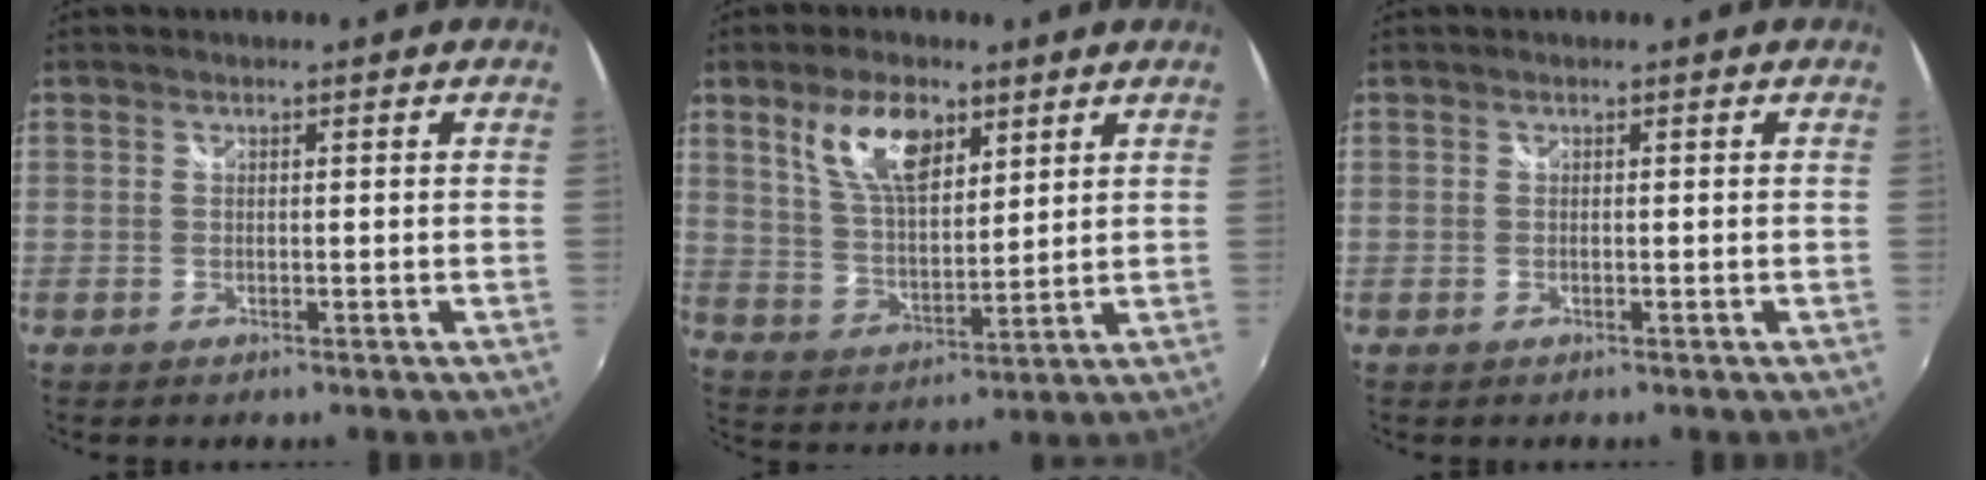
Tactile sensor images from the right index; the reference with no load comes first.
{"total": 11.1, "force": [6.0, 4.9, 7.9], "torque": [-0.148, 0.011, 0.121]}
{"total": 0.0}